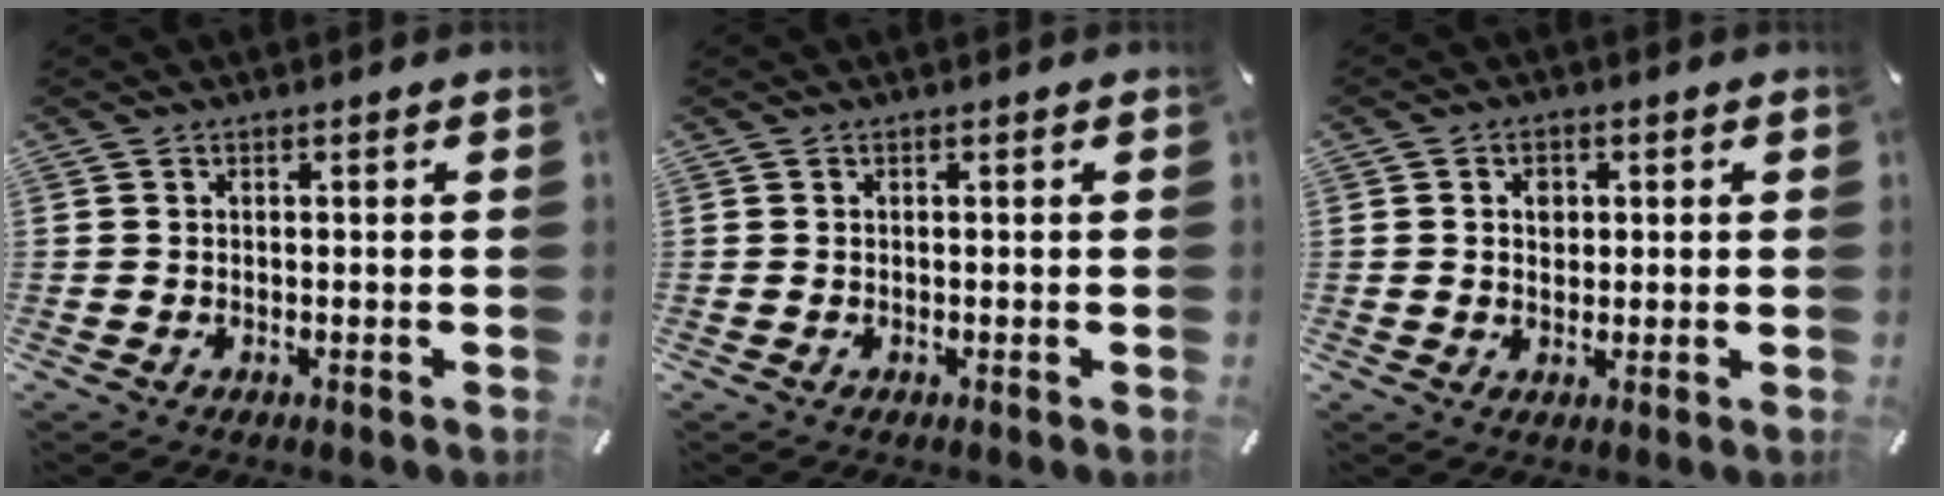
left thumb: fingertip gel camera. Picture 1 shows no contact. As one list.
[{"total": 0.0}, {"total": 3.0, "force": [0.6, 2.7, 1.3], "torque": [-0.006, -0.002, 0.002]}]